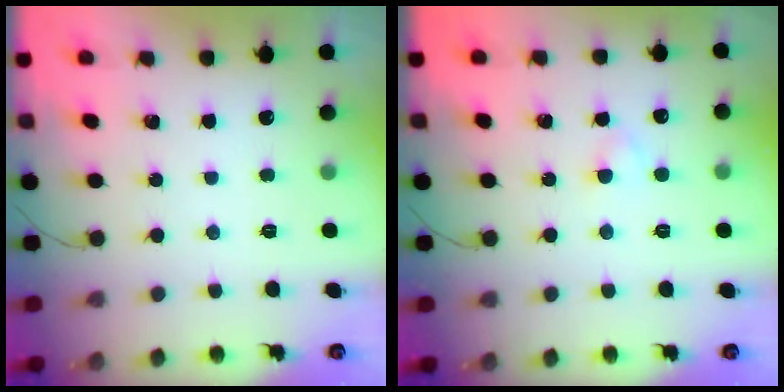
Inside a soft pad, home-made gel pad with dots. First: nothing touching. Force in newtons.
{"total": 2.1, "press": 1.9, "slide": 1.0}